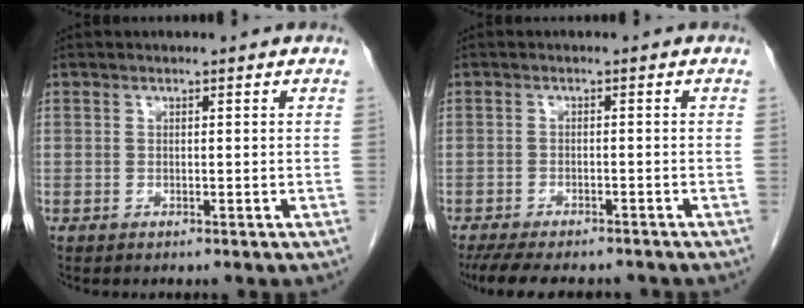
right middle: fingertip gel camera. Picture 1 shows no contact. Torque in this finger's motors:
{"motor_torque": [0.80, -0.50, 0.01, 0.03]}